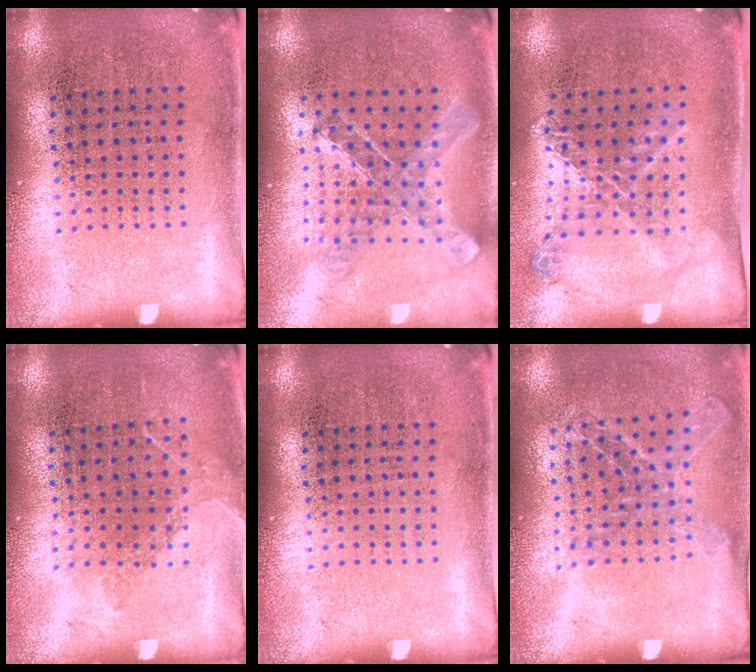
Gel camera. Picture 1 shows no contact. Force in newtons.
{"total": 1.0, "press": 1.0, "slide": 0.1}
{"total": 1.1, "press": 1.1, "slide": 0.3}
{"total": 1.0, "press": 0.9, "slide": 0.5}
{"total": 0.0}
{"total": 1.2, "press": 1.1, "slide": 0.2}